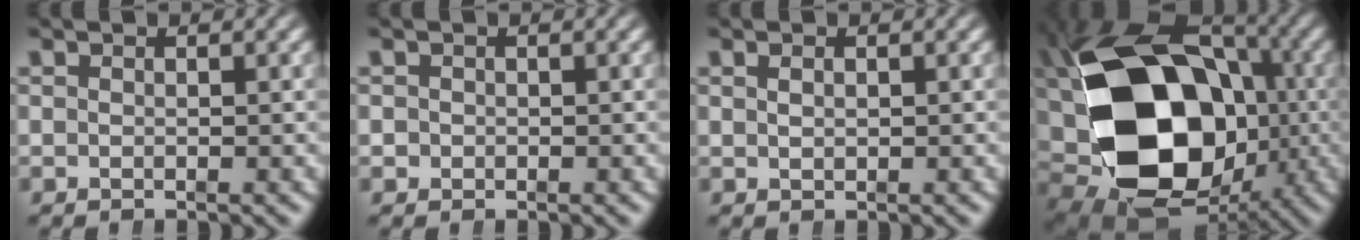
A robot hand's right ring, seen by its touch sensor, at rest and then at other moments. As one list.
[{"total": 1.0, "force": [-0.3, 0.9, -0.1], "torque": [-0.004, -0.004, -0.006]}, {"total": 0.5, "force": [0.2, -0.4, 0.2], "torque": [0.000, -0.003, 0.009]}, {"total": 26.7, "force": [-2.2, 18.0, 19.6], "torque": [-0.362, -0.067, -0.011]}]